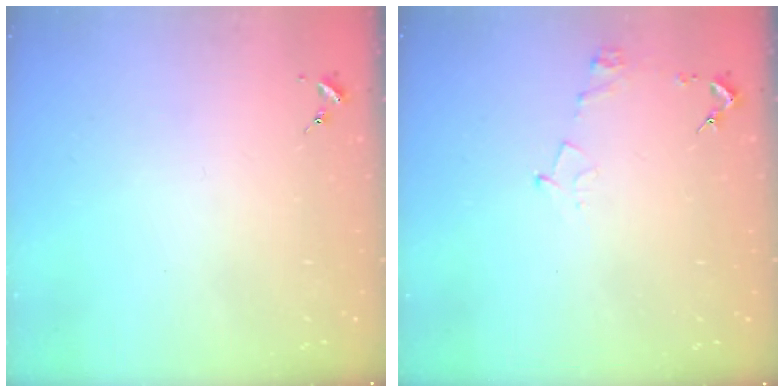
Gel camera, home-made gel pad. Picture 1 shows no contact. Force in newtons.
{"total": 6.2, "press": 6.2, "slide": 0.7}